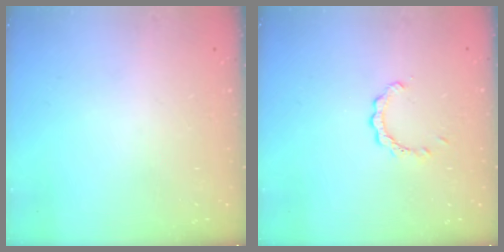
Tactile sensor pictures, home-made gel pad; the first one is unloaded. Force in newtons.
{"total": 2.1, "press": 2.1, "slide": 0.1}